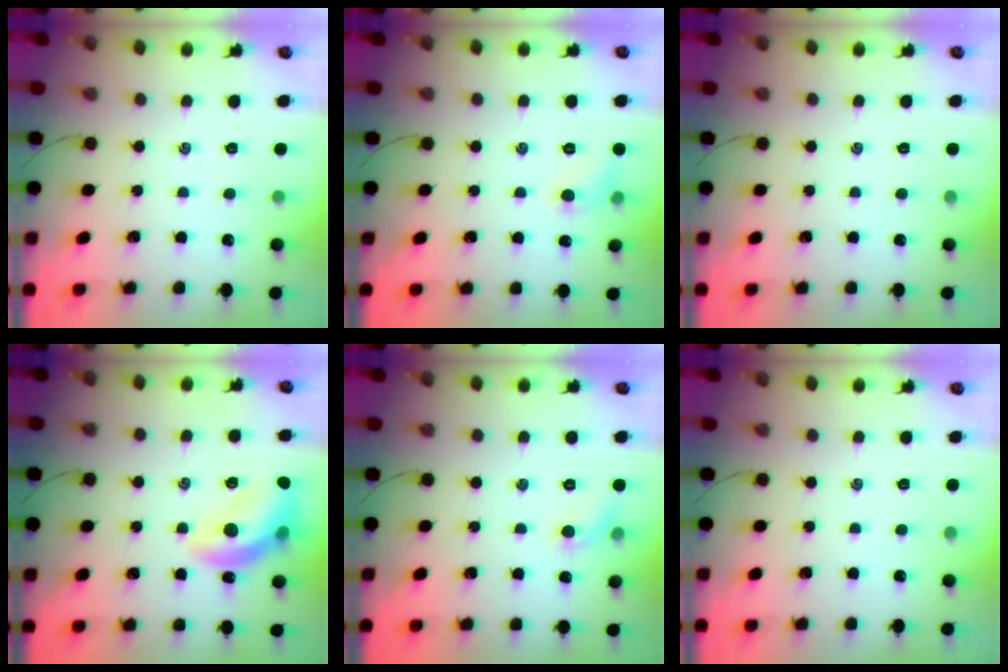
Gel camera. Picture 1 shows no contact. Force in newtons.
{"total": 5.5, "press": 5.4, "slide": 1.2}
{"total": 0.0}
{"total": 15.3, "press": 15.1, "slide": 2.7}
{"total": 5.6, "press": 5.4, "slide": 1.3}
{"total": 0.0}